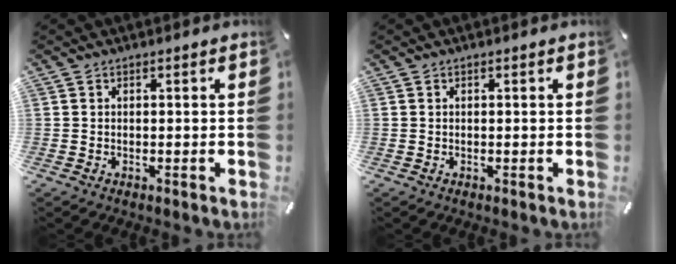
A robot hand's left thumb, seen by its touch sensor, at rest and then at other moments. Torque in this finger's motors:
{"motor_torque": [-0.09, 0.16, 0.07, 0.02, 0.05]}